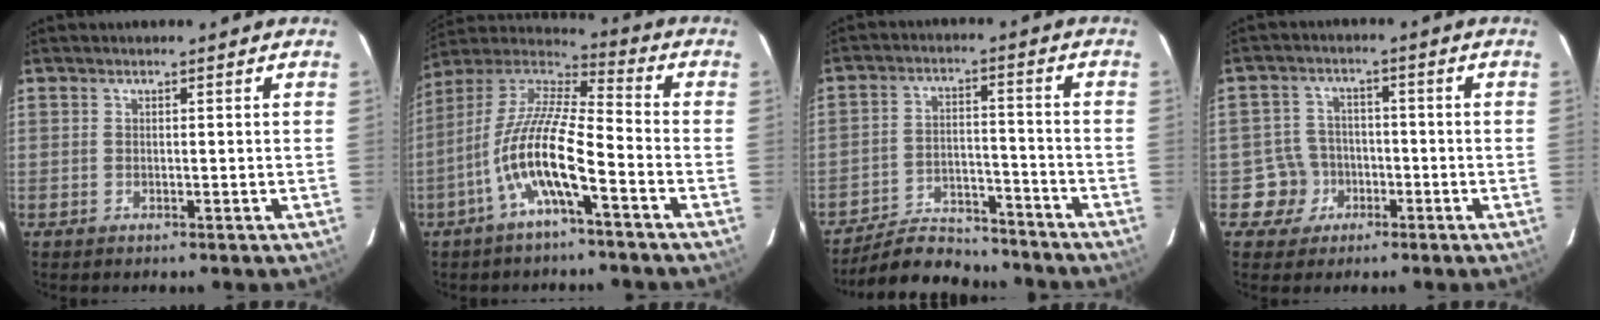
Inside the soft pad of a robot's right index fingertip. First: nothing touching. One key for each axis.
{"total": 13.6, "fx": -5.6, "fy": 2.4, "fz": 12.1, "tx": -0.237, "ty": 0.000, "tz": -0.112}
{"total": 13.6, "fx": -12.5, "fy": 3.9, "fz": 3.4, "tx": -0.088, "ty": 0.009, "tz": -0.187}
{"total": 5.7, "fx": -2.3, "fy": 5.2, "fz": -0.1, "tx": -0.005, "ty": 0.022, "tz": -0.037}